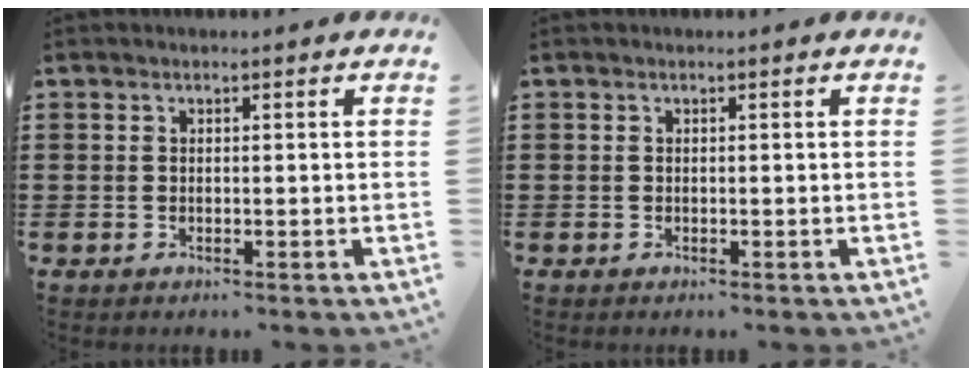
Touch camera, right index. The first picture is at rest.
{"total": 0.0}